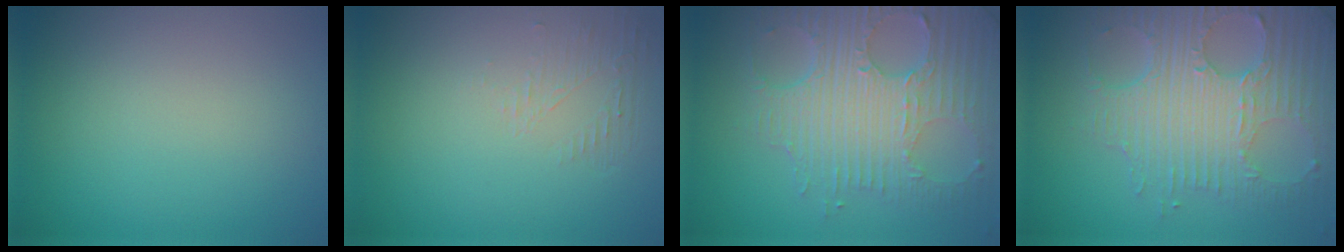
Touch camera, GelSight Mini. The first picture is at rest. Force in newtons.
{"total": 1.3, "press": 0.0, "slide": 1.3}
{"total": 8.6, "press": 5.9, "slide": 6.2}
{"total": 8.6, "press": 5.9, "slide": 6.2}